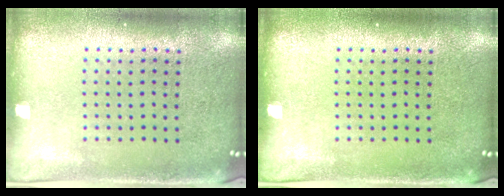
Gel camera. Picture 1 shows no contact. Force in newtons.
{"total": 0.0}